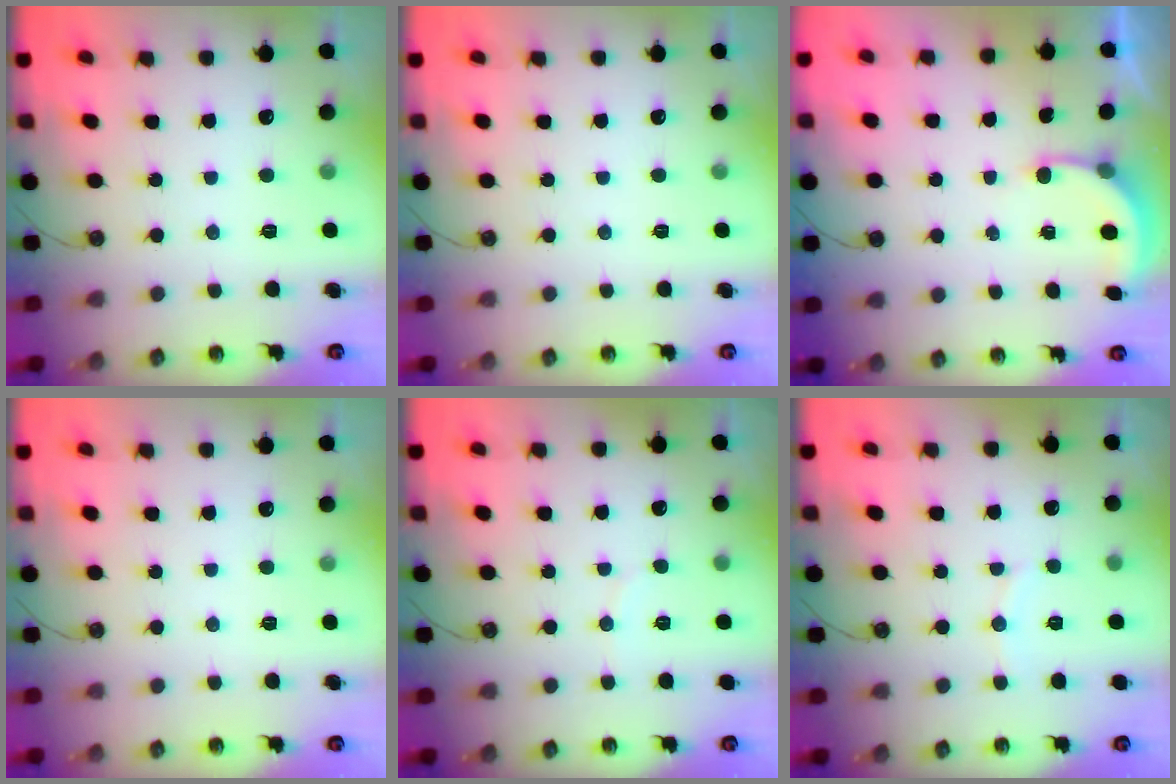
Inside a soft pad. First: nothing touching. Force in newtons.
{"total": 0.0}
{"total": 2.9, "press": 2.9, "slide": 0.2}
{"total": 0.0}
{"total": 2.0, "press": 2.0, "slide": 0.2}
{"total": 4.4, "press": 4.4, "slide": 0.7}